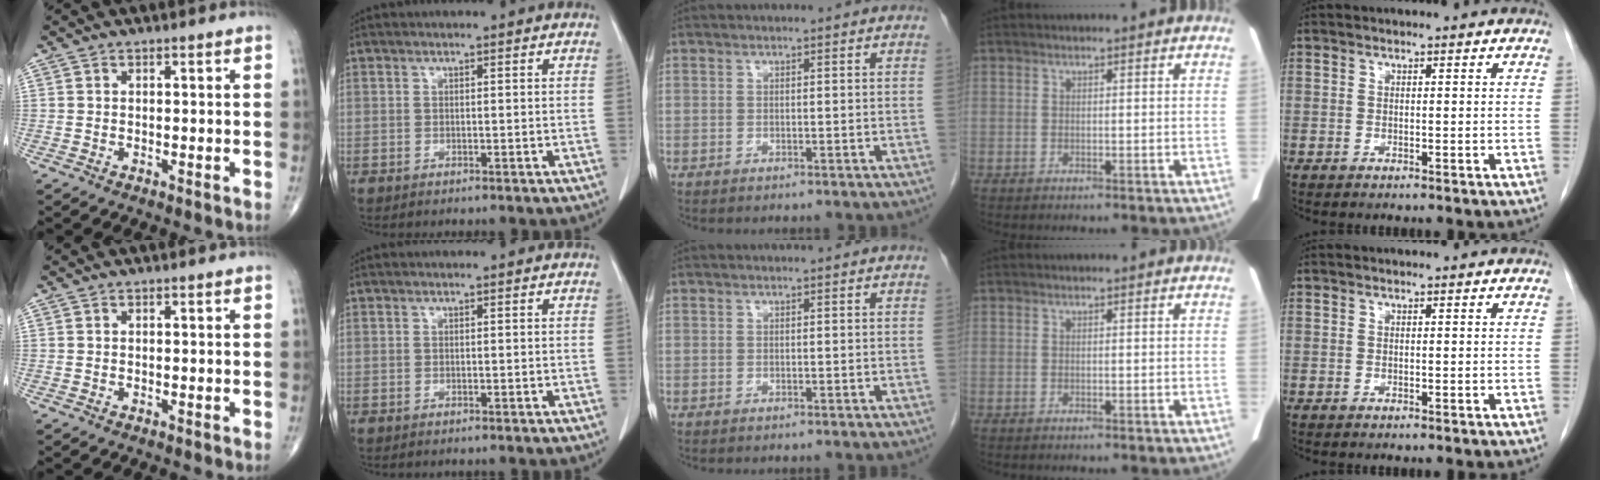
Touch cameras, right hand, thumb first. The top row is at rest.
{}